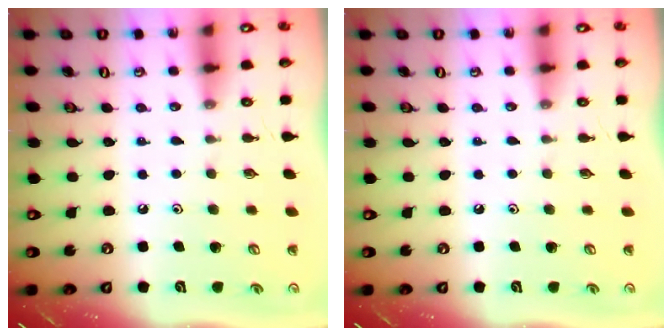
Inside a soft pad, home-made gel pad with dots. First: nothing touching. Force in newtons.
{"total": 0.0}